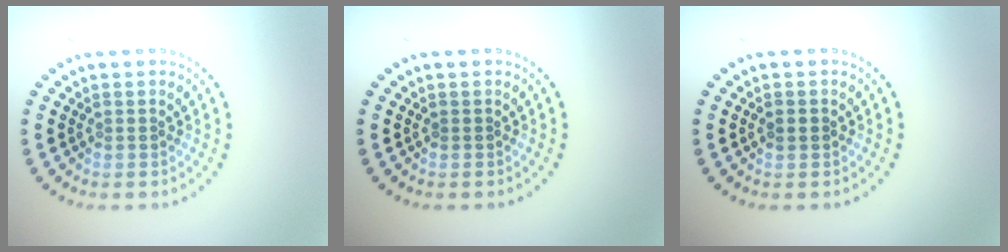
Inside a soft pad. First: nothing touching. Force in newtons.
{"total": 0.0}
{"total": 1.0, "press": 1.0, "slide": 0.1}